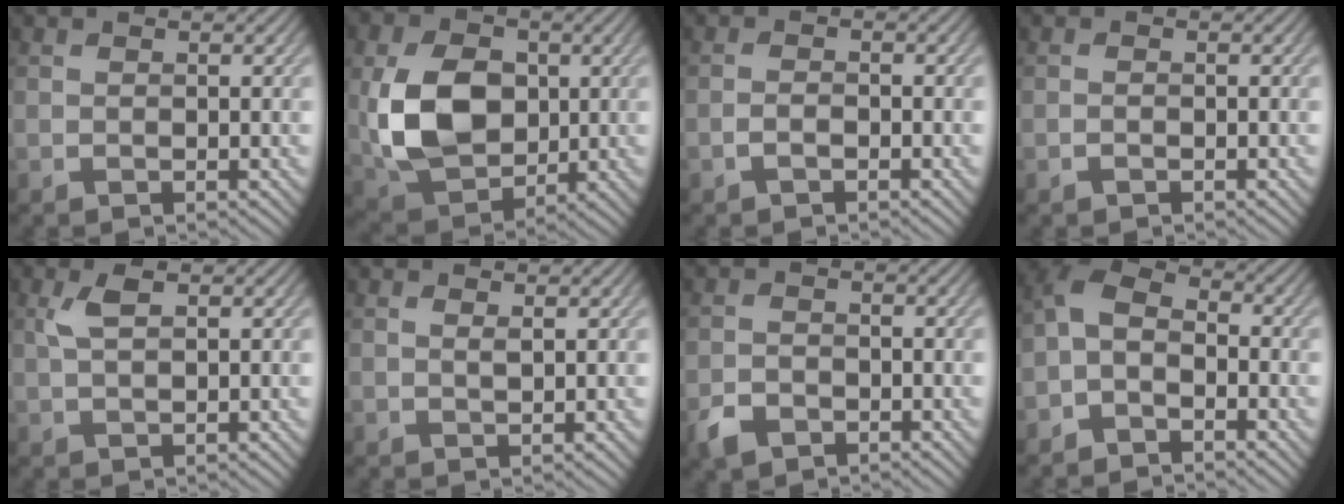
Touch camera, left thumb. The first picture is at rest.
{"total": 11.0, "force": [0.4, 7.9, 7.7], "torque": [-0.190, -0.003, 0.008]}
{"total": 1.4, "force": [-1.0, 0.6, 0.8], "torque": [-0.018, 0.002, -0.021]}
{"total": 0.7, "force": [-0.5, 0.3, 0.3], "torque": [-0.007, 0.001, -0.009]}
{"total": 2.8, "force": [1.1, 1.0, 2.4], "torque": [-0.057, 0.007, 0.022]}
{"total": 0.9, "force": [0.5, 0.3, 0.7], "torque": [-0.018, -0.001, 0.010]}
{"total": 3.1, "force": [-2.2, 1.8, 1.4], "torque": [-0.032, -0.005, -0.050]}
{"total": 4.9, "force": [-2.5, 3.0, 3.0], "torque": [-0.062, 0.008, -0.063]}